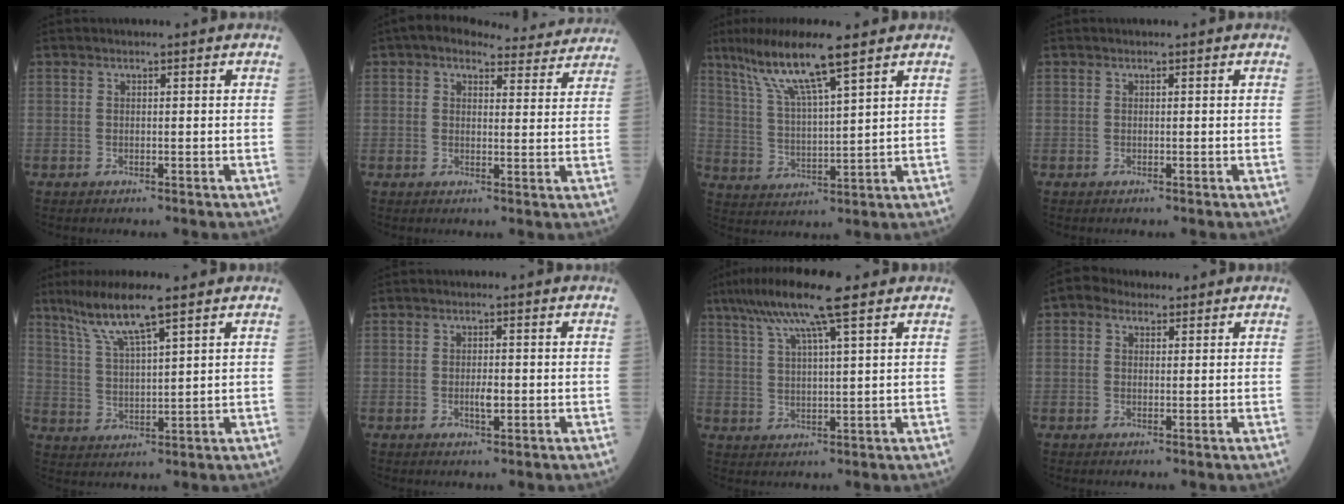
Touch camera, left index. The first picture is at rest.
{"total": 11.1, "force": [10.0, 3.6, 3.1], "torque": [-0.020, 0.023, 0.107]}
{"total": 10.6, "force": [7.3, -0.1, 7.6], "torque": [-0.151, 0.008, 0.139]}
{"total": 0.0}
{"total": 8.2, "force": [5.8, 0.0, 5.8], "torque": [-0.118, 0.006, 0.113]}
{"total": 1.9, "force": [-0.4, 0.6, 1.8], "torque": [-0.034, 0.000, -0.006]}
{"total": 10.4, "force": [7.0, 0.4, 7.8], "torque": [-0.142, 0.030, 0.120]}
{"total": 3.2, "force": [1.9, 2.3, 1.3], "torque": [-0.030, 0.029, 0.031]}